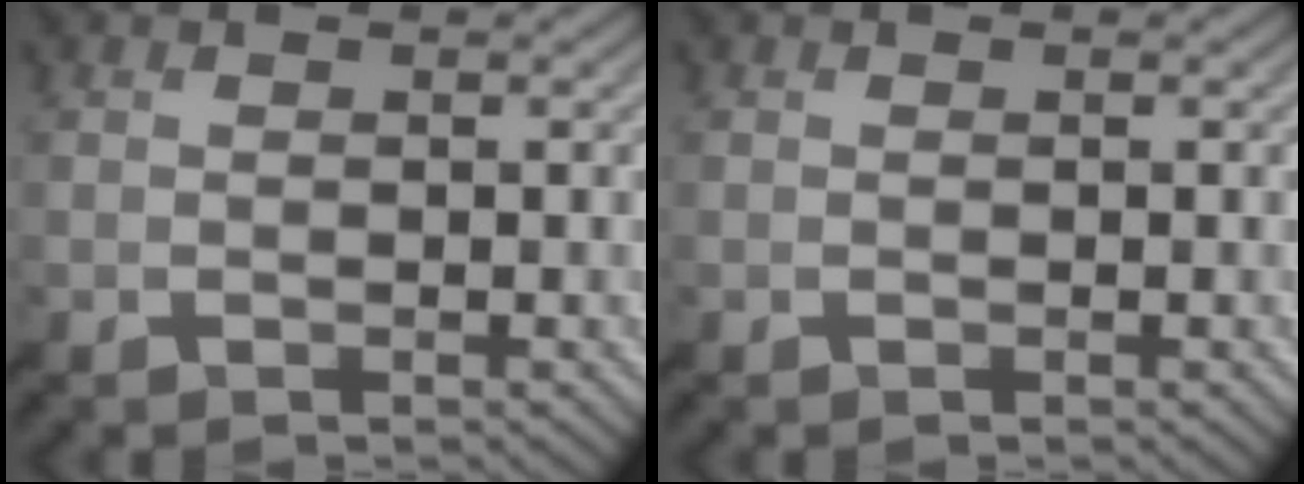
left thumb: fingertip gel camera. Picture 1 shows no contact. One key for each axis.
{"total": 0.0}